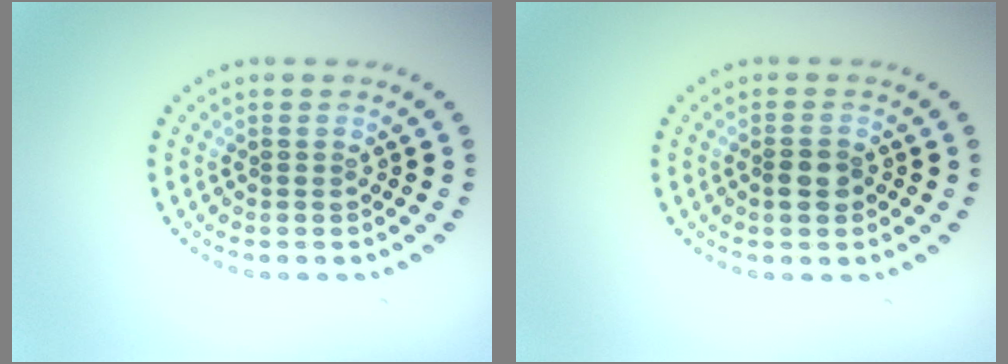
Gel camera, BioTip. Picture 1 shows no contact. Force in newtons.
{"total": 1.8, "press": 1.7, "slide": 0.7}